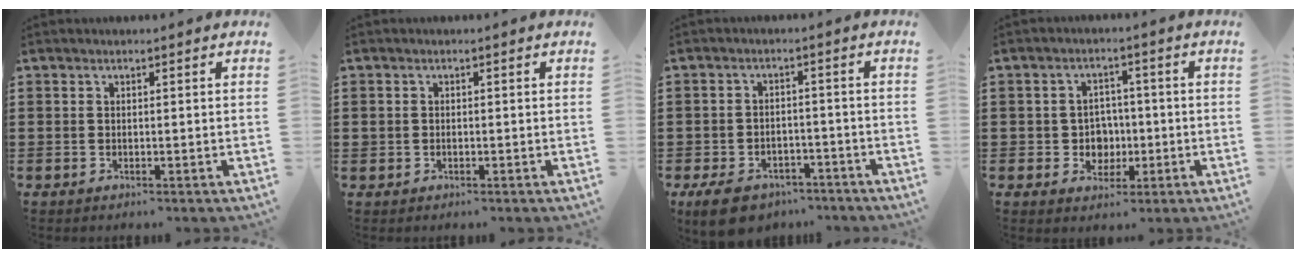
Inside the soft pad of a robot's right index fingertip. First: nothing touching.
{"total": 0.8, "force": [-0.1, 0.8, 0.2], "torque": [-0.006, 0.005, -0.004]}
{"total": 5.1, "force": [-4.4, 1.8, 1.6], "torque": [-0.032, 0.013, -0.086]}
{"total": 4.4, "force": [-0.6, 4.1, 1.4], "torque": [-0.032, 0.006, -0.015]}